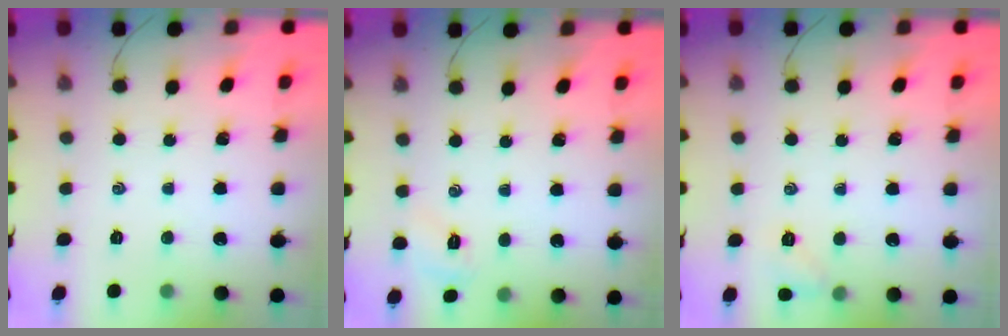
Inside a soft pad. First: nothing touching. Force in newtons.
{"total": 3.3, "press": 3.1, "slide": 0.8}
{"total": 6.1, "press": 5.9, "slide": 1.7}